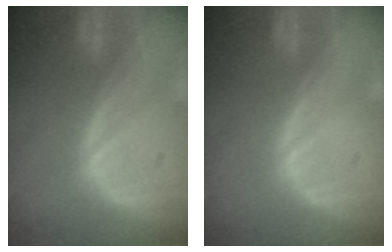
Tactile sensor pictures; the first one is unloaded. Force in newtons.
{"total": 0.0}